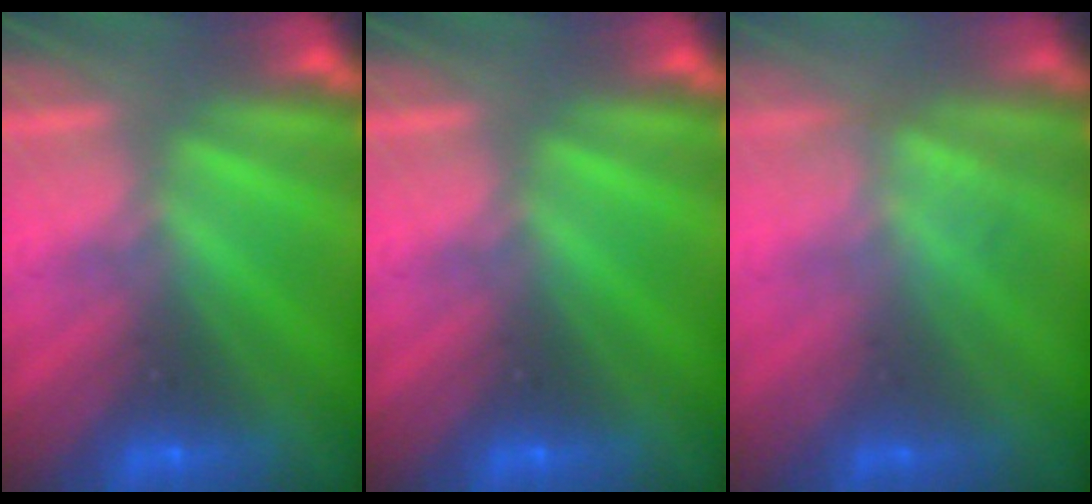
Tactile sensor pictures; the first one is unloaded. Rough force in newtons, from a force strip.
{"total": 0.0}
{"total": 2.8}